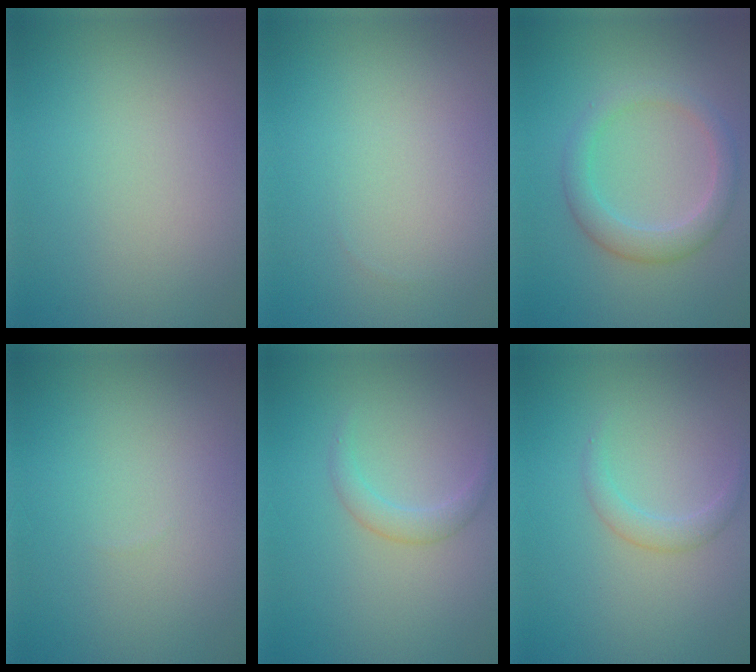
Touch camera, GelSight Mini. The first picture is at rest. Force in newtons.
{"total": 0.0}
{"total": 2.9, "press": 2.9, "slide": 0.2}
{"total": 0.0}
{"total": 1.6, "press": 1.6, "slide": 0.0}
{"total": 1.4, "press": 1.4, "slide": 0.0}